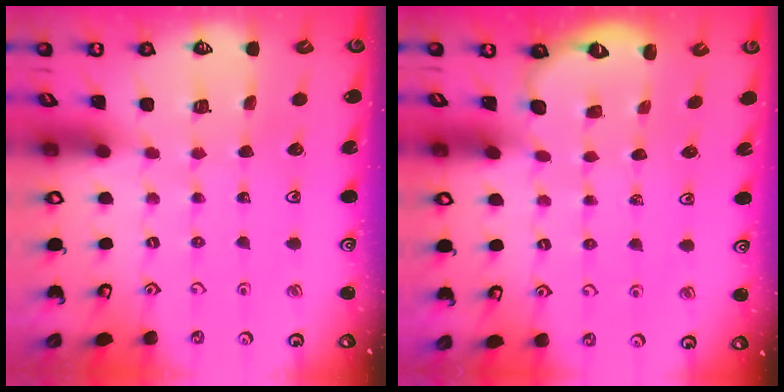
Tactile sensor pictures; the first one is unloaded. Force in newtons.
{"total": 1.8, "press": 1.1, "slide": 1.4}